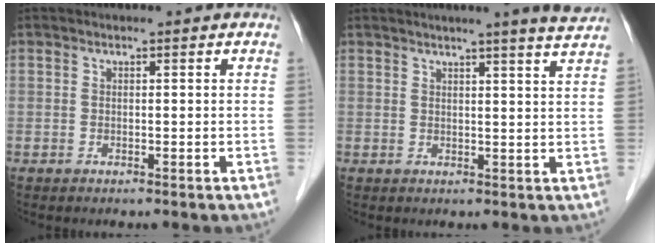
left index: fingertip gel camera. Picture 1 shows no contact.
{"total": 6.7, "force": [5.8, -1.2, 3.1], "torque": [-0.040, -0.005, 0.054]}